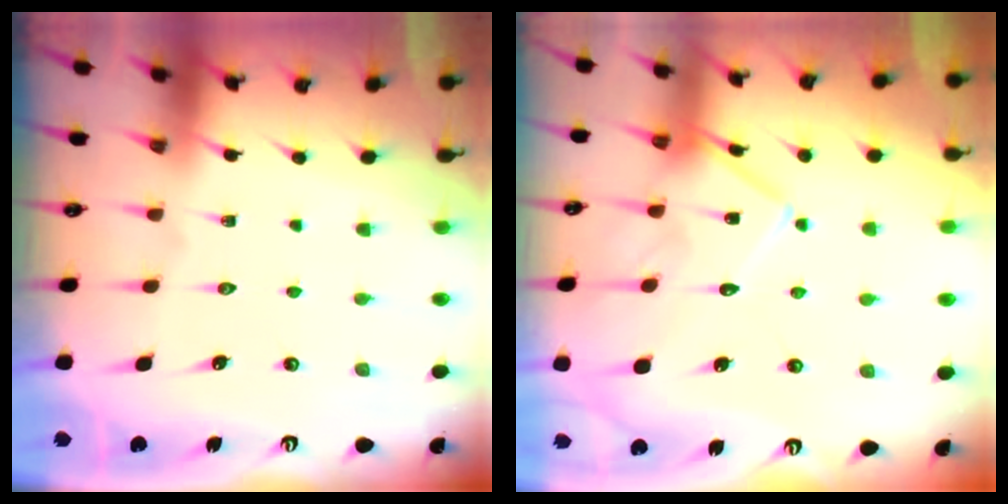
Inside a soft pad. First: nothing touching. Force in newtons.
{"total": 13.8, "press": 13.8, "slide": 0.7}